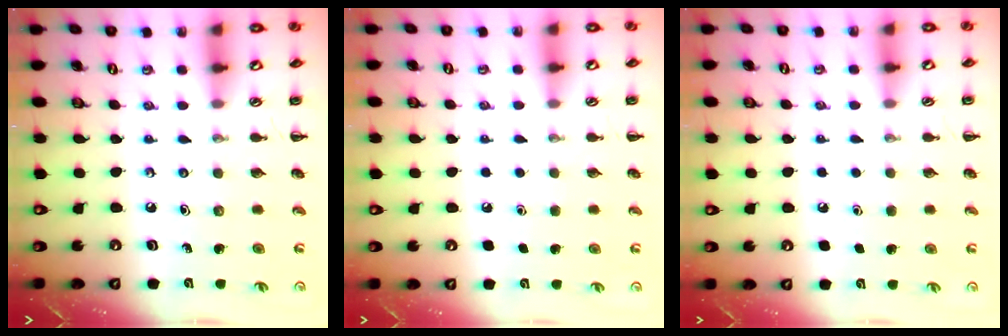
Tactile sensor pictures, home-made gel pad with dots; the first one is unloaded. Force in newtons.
{"total": 1.6, "press": 1.5, "slide": 0.1}
{"total": 2.3, "press": 2.3, "slide": 0.1}